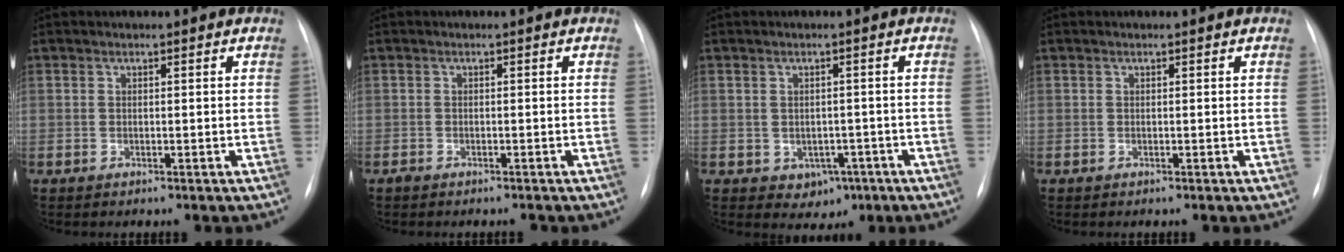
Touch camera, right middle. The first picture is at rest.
{"total": 1.3, "force": [-1.1, 0.4, 0.5], "torque": [-0.012, -0.002, -0.017]}
{"total": 4.0, "force": [-1.6, 3.1, 1.8], "torque": [-0.019, 0.006, -0.010]}
{"total": 0.0}